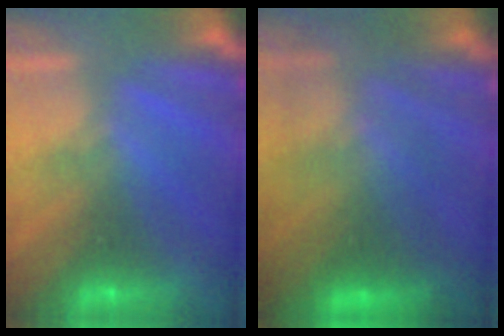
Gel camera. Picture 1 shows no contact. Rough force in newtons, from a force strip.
{"total": 5.5}